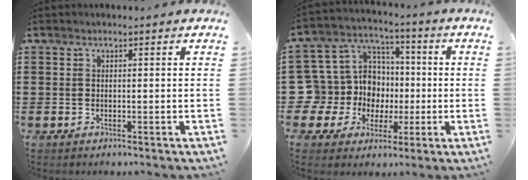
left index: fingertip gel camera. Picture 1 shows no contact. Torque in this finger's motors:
{"motor_torque": [0.98, 0.92, 0.30, 0.00]}